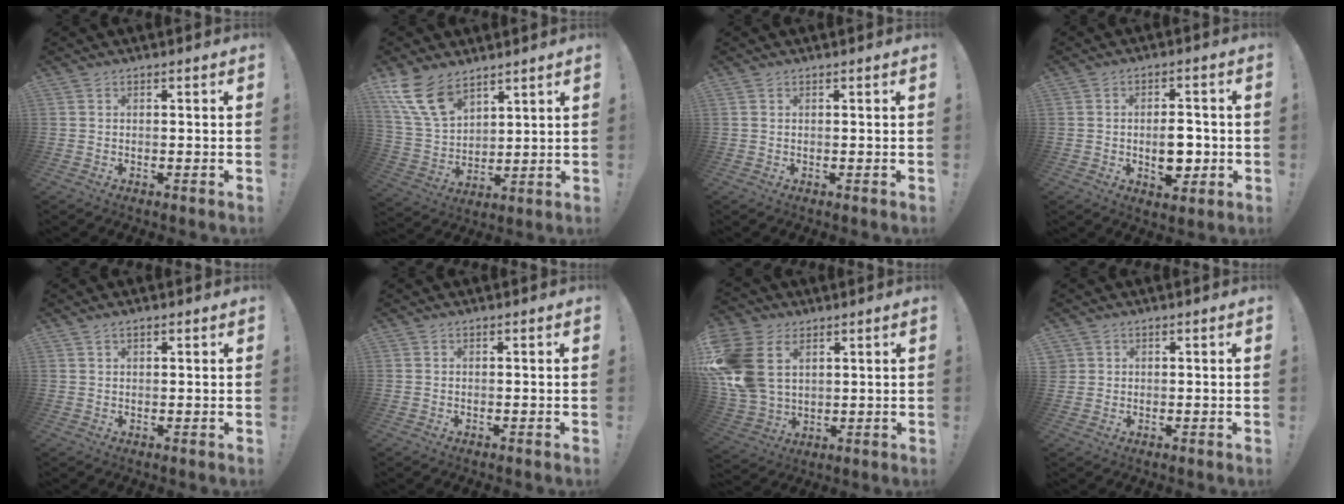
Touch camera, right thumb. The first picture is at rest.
{"total": 12.8, "force": [8.6, 6.8, 6.7], "torque": [-0.143, -0.048, 0.167]}
{"total": 1.0, "force": [-0.6, -0.6, -0.5], "torque": [0.008, 0.005, -0.010]}
{"total": 8.6, "force": [-1.4, 5.2, 6.7], "torque": [-0.093, 0.005, -0.024]}
{"total": 1.3, "force": [0.9, 0.6, 0.6], "torque": [-0.008, -0.002, 0.017]}
{"total": 0.0}
{"total": 17.4, "force": [5.2, 12.8, 10.6], "torque": [-0.226, -0.018, 0.099]}
{"total": 1.8, "force": [0.9, 1.6, 0.2], "torque": [-0.004, -0.002, 0.018]}